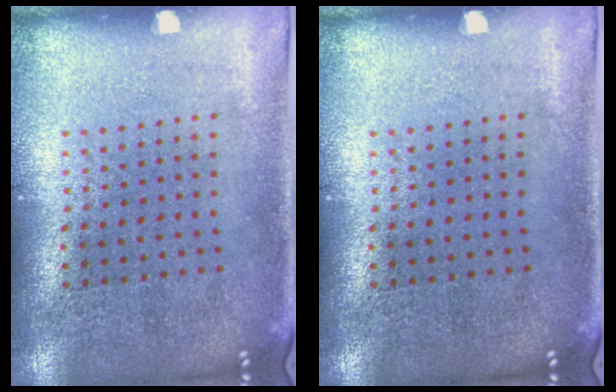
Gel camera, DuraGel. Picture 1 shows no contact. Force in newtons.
{"total": 0.0}